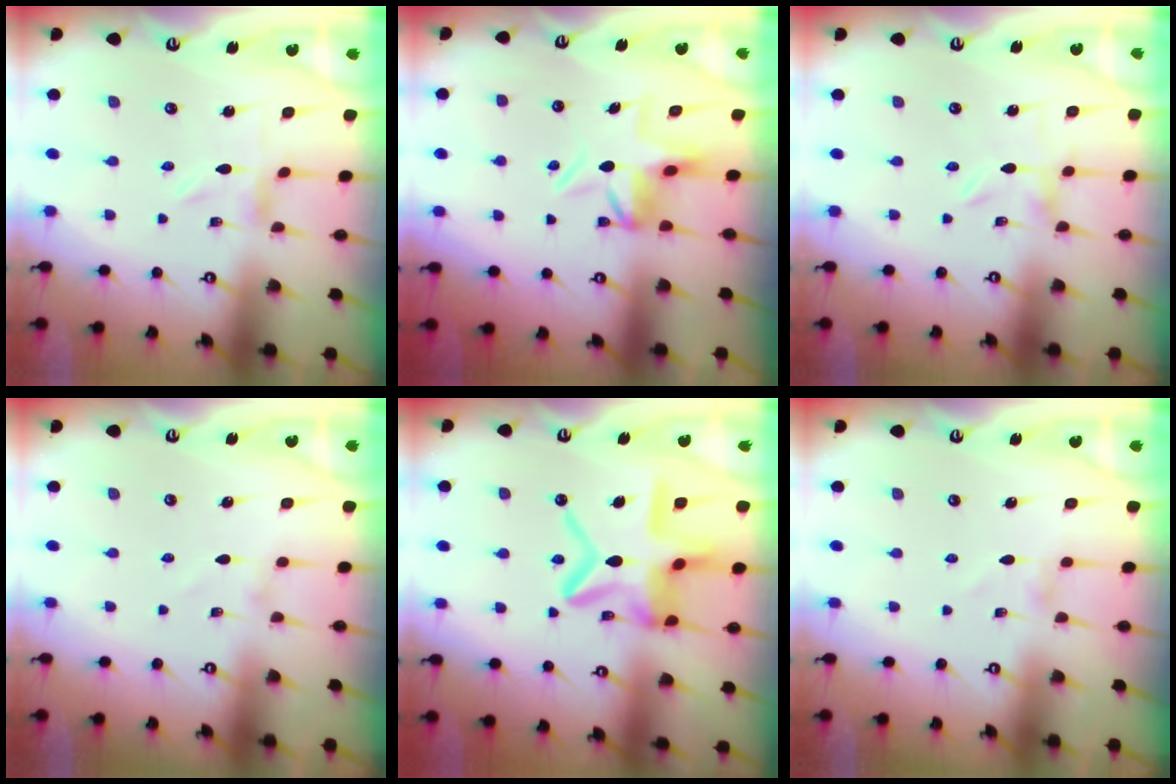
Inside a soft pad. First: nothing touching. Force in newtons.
{"total": 6.6, "press": 6.6, "slide": 0.7}
{"total": 0.0}
{"total": 1.2, "press": 1.2, "slide": 0.0}
{"total": 18.8, "press": 18.7, "slide": 1.7}
{"total": 0.6, "press": 0.6, "slide": 0.1}